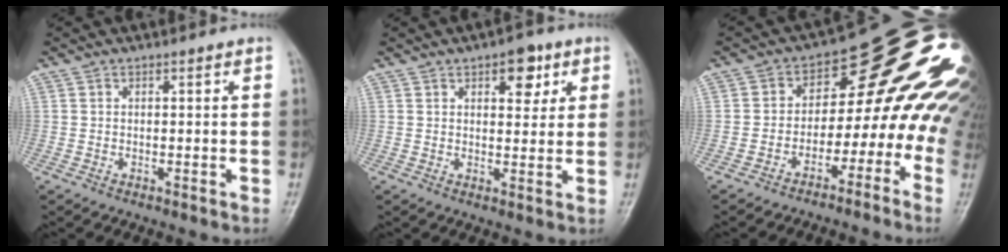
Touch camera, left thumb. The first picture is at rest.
{"total": 5.8, "force": [2.8, 3.2, 4.0], "torque": [-0.024, -0.010, 0.034]}
{"total": 20.7, "force": [-4.7, 12.6, 15.7], "torque": [-0.157, 0.110, -0.065]}